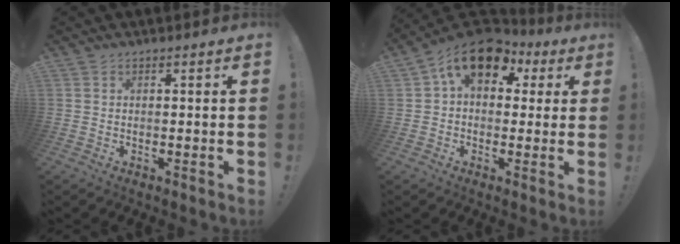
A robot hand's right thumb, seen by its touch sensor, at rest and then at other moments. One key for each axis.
{"total": 14.5, "fx": 6.7, "fy": 8.9, "fz": 9.2, "tx": -0.145, "ty": -0.027, "tz": 0.124}